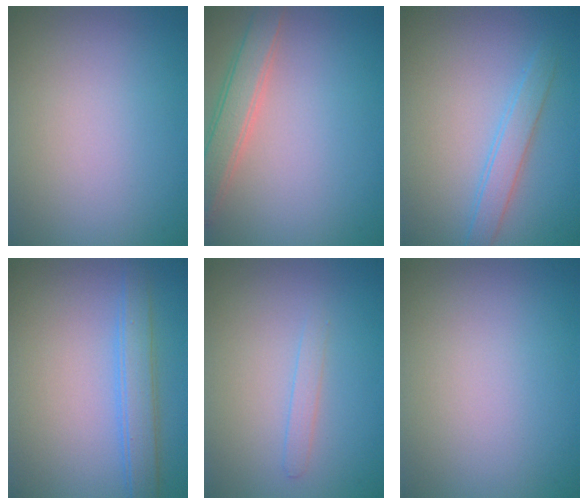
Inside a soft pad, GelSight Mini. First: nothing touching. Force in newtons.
{"total": 3.3, "press": 3.3, "slide": 0.1}
{"total": 2.3, "press": 2.3, "slide": 0.0}
{"total": 3.1, "press": 3.1, "slide": 0.2}
{"total": 1.0, "press": 1.0, "slide": 0.1}
{"total": 0.0}